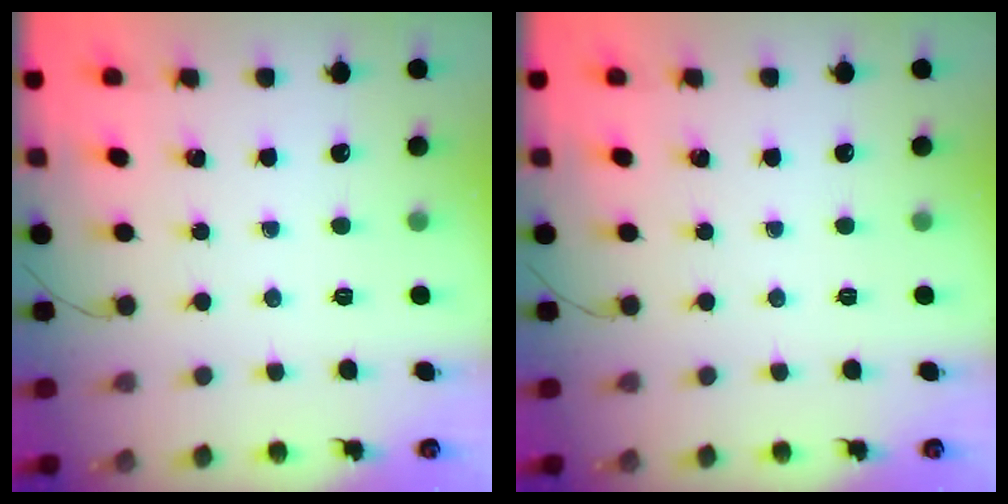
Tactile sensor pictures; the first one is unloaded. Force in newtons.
{"total": 0.0}